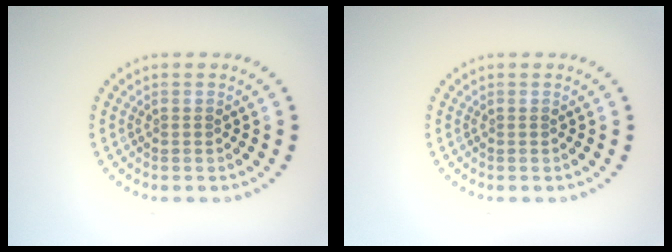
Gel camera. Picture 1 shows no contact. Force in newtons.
{"total": 0.0}